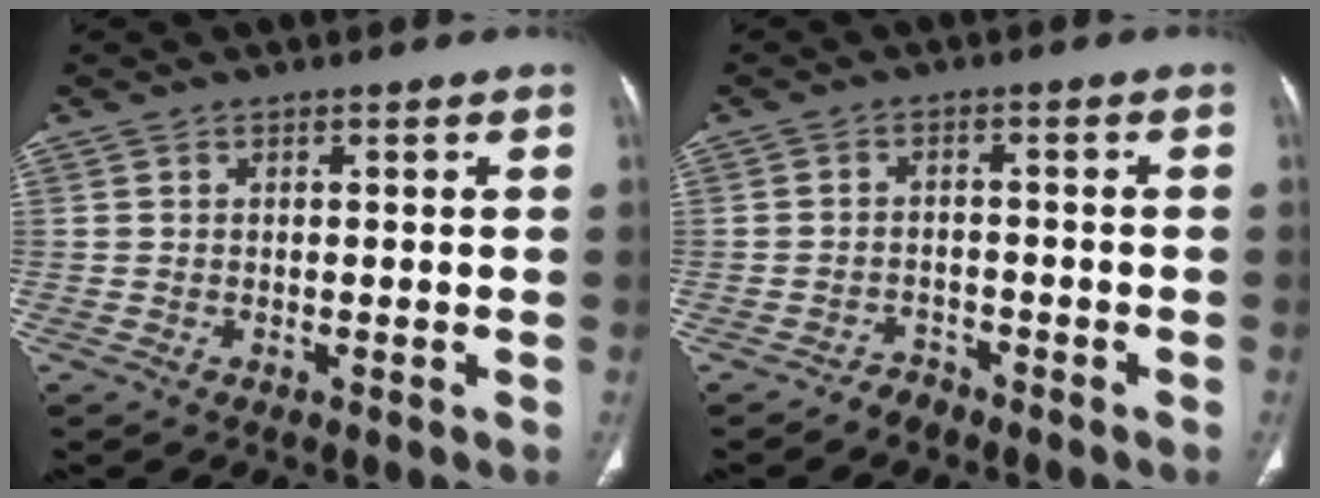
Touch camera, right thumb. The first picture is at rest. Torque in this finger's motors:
{"motor_torque": [-0.04, 0.06, -0.55, 0.05, 0.01]}